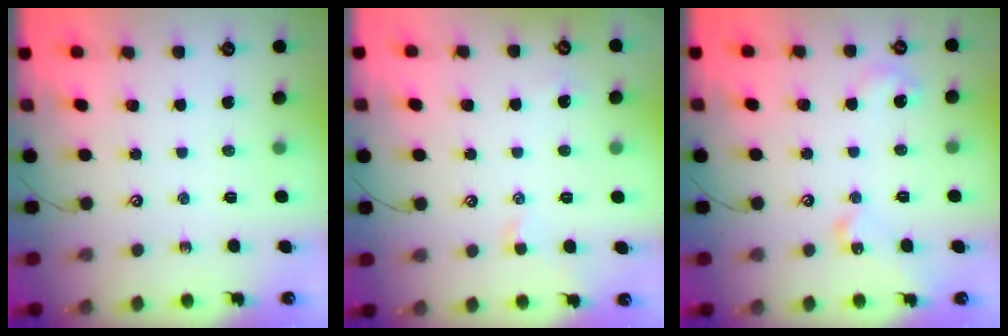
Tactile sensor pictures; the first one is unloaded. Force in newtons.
{"total": 0.6, "press": 0.4, "slide": 0.5}
{"total": 8.4, "press": 8.4, "slide": 0.6}